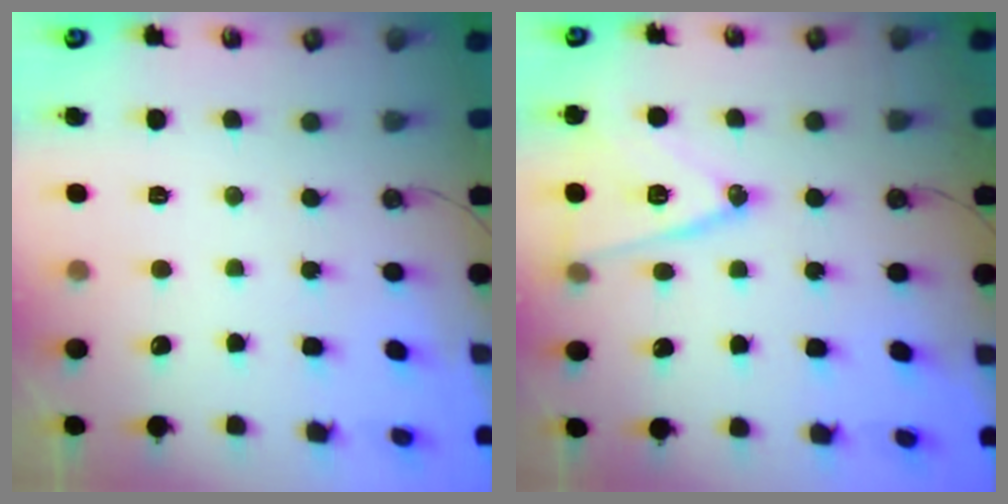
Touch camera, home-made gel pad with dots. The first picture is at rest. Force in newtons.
{"total": 14.5, "press": 14.1, "slide": 3.3}